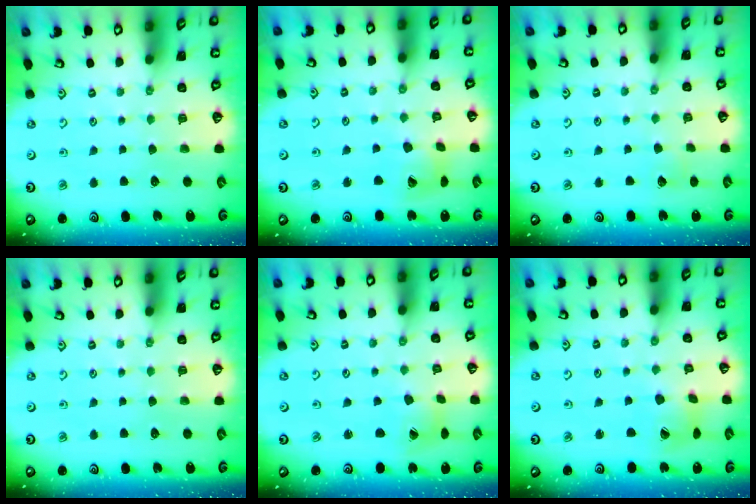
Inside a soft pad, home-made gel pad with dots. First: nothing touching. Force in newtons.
{"total": 11.1, "press": 11.0, "slide": 1.4}
{"total": 2.4, "press": 2.4, "slide": 0.2}
{"total": 0.0}
{"total": 4.7, "press": 4.6, "slide": 0.4}
{"total": 6.8, "press": 6.8, "slide": 0.8}